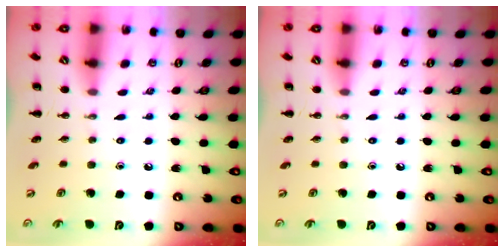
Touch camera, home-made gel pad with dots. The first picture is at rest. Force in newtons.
{"total": 0.0}